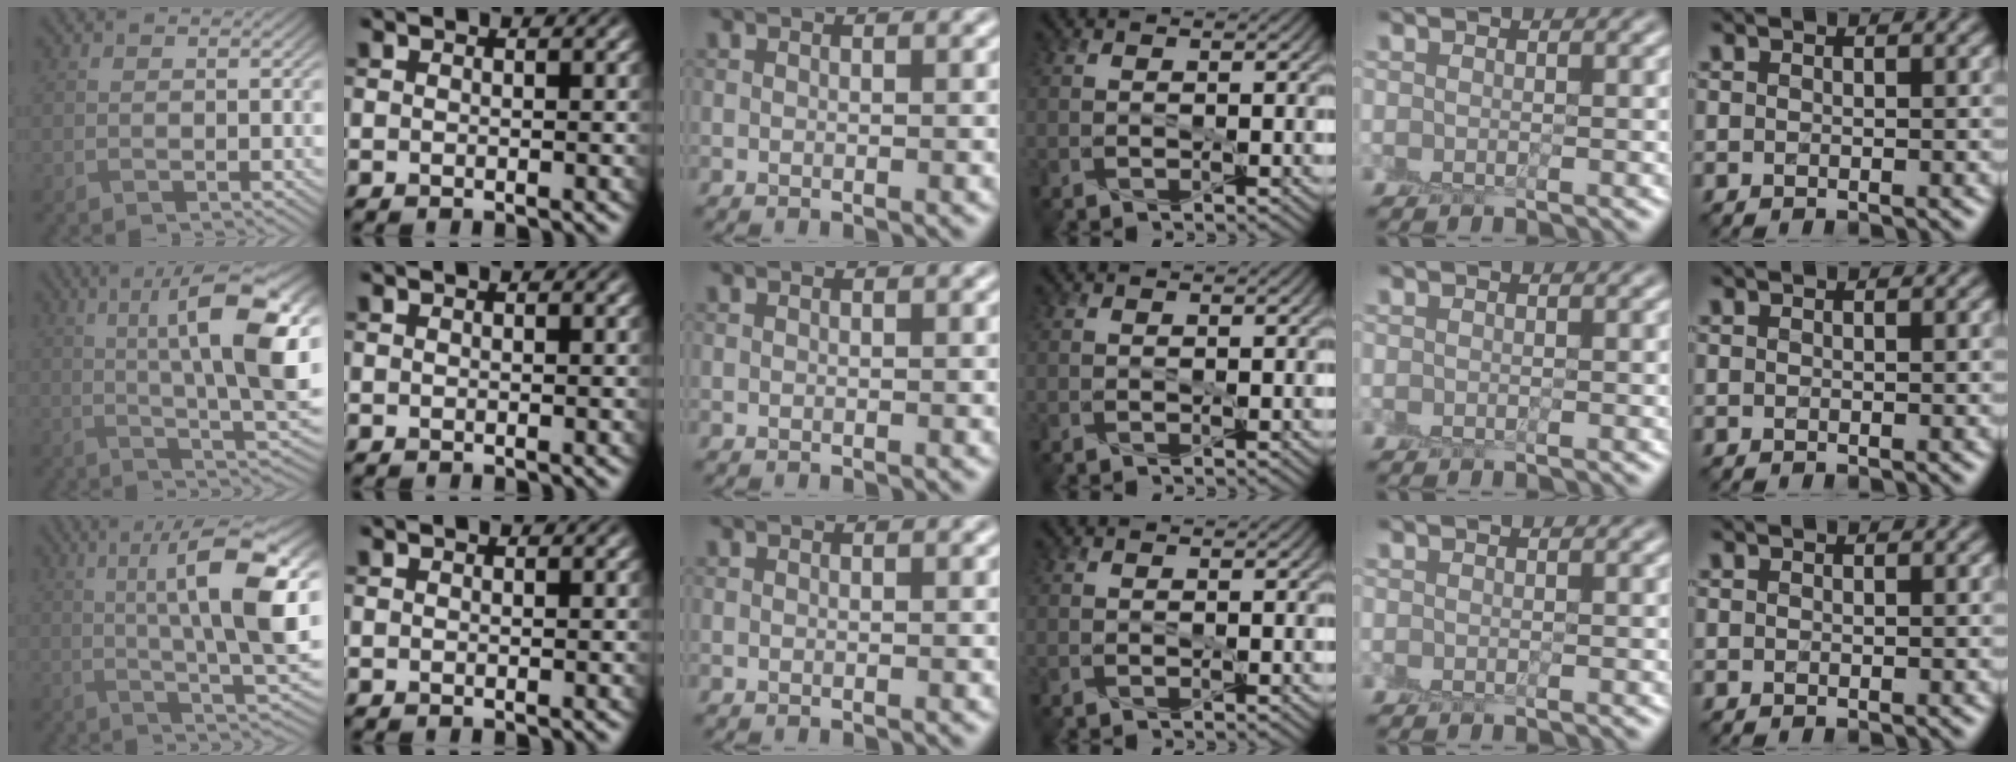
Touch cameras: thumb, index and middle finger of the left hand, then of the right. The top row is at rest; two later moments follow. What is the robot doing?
{"motion": "peel", "object": "sticky note"}